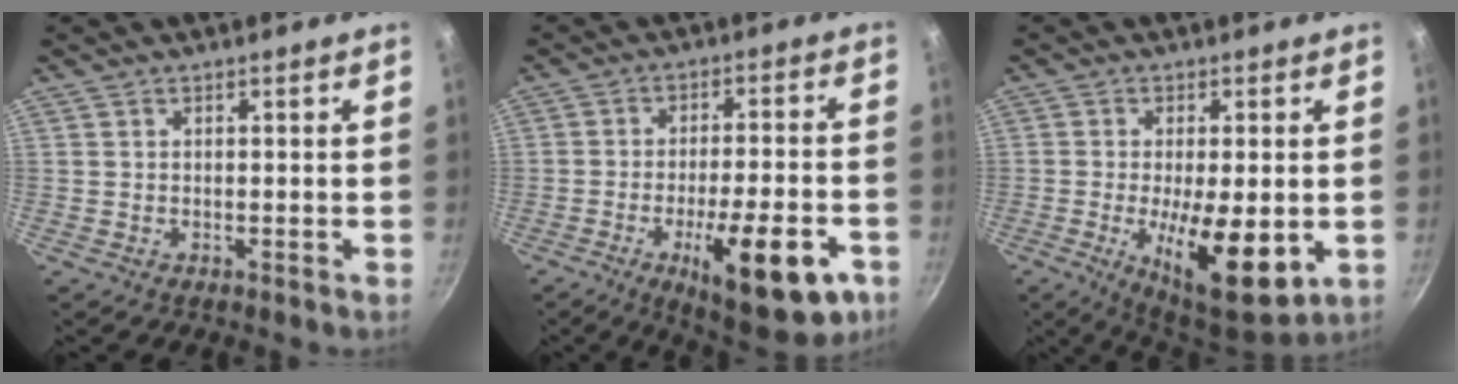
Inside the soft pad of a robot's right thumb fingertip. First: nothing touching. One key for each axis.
{"total": 17.9, "fx": -7.7, "fy": 5.8, "fz": 15.1, "tx": -0.189, "ty": 0.023, "tz": -0.103}
{"total": 14.1, "fx": -2.9, "fy": 5.0, "fz": 12.9, "tx": -0.198, "ty": -0.006, "tz": -0.037}